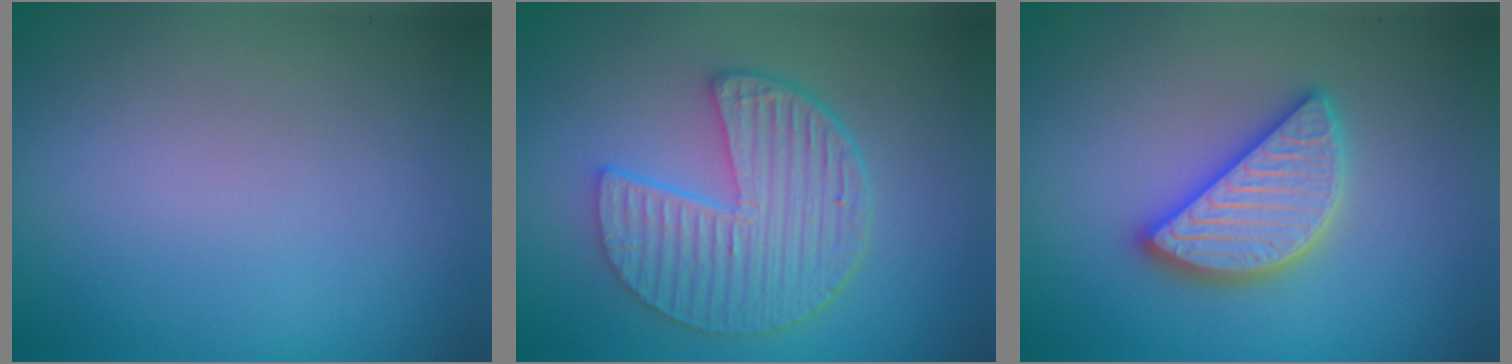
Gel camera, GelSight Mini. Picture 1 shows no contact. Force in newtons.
{"total": 6.4, "press": 4.8, "slide": 4.2}
{"total": 4.5, "press": 4.5, "slide": 0.4}